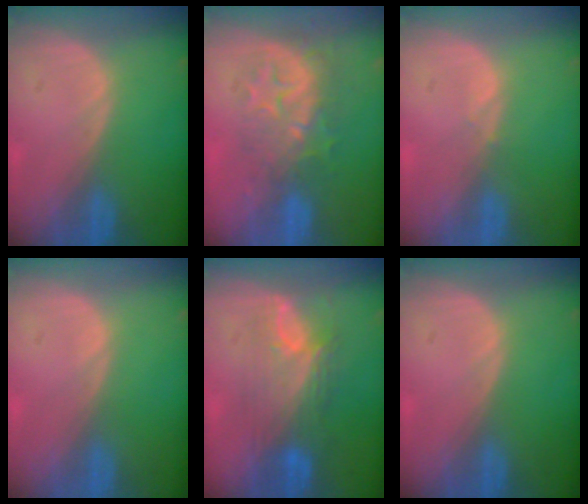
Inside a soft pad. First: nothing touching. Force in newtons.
{"total": 9.2, "press": 7.9, "slide": 4.7}
{"total": 0.5, "press": 0.5, "slide": 0.2}
{"total": 0.0}
{"total": 7.3, "press": 7.2, "slide": 1.4}
{"total": 0.0}